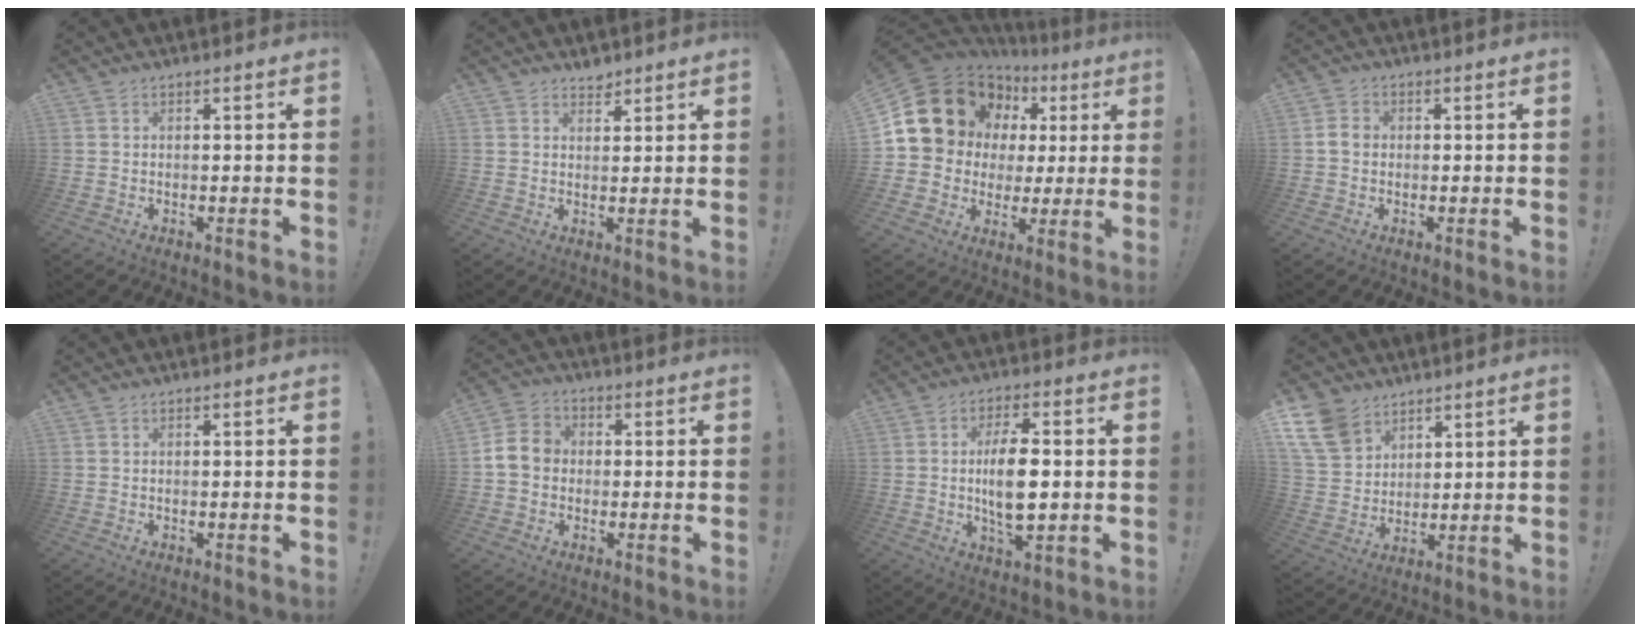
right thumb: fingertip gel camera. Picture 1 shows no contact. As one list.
[{"total": 2.9, "force": [2.6, 1.0, 0.4], "torque": [0.010, -0.018, 0.046]}, {"total": 17.1, "force": [9.4, 12.3, 7.2], "torque": [-0.118, -0.062, 0.202]}, {"total": 3.2, "force": [-0.3, 2.5, 1.9], "torque": [-0.029, 0.008, -0.006]}, {"total": 0.0}, {"total": 8.2, "force": [-0.3, 7.0, 4.3], "torque": [-0.074, 0.023, 0.001]}, {"total": 11.1, "force": [0.0, 4.6, 10.2], "torque": [-0.190, -0.006, -0.009]}, {"total": 12.5, "force": [7.8, 8.5, 4.9], "torque": [-0.095, -0.036, 0.160]}]